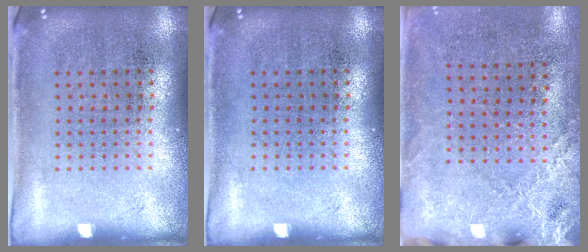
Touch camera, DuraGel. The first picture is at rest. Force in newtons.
{"total": 0.0}
{"total": 2.6, "press": 2.3, "slide": 1.1}